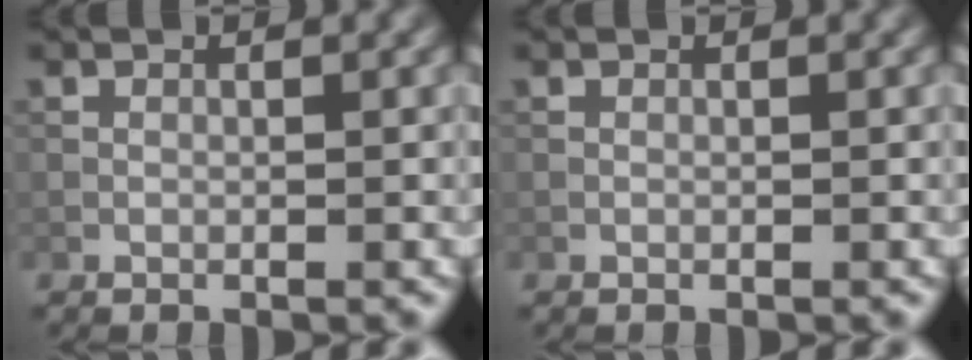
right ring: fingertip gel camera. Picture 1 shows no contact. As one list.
[{"total": 0.0}]